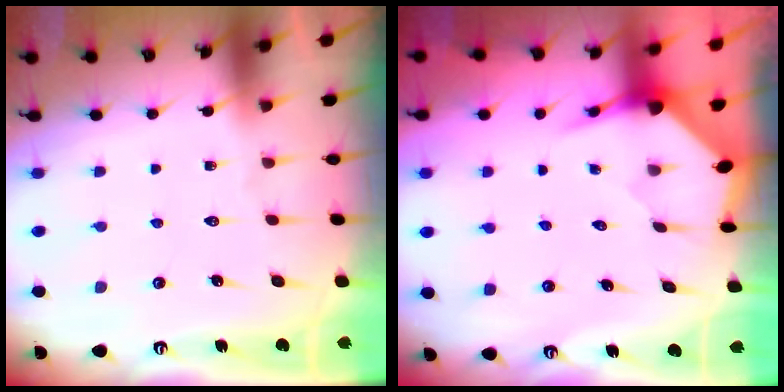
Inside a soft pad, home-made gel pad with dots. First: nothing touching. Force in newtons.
{"total": 3.5, "press": 3.5, "slide": 0.4}